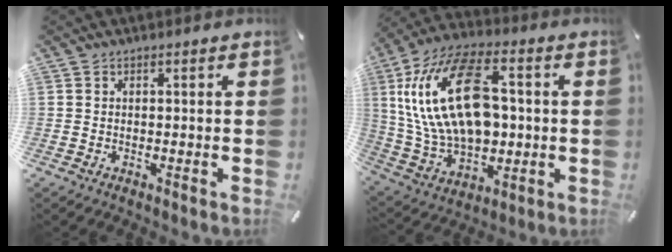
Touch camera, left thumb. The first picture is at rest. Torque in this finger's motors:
{"motor_torque": [2.03, 2.98, 2.77, 0.00, 1.05]}